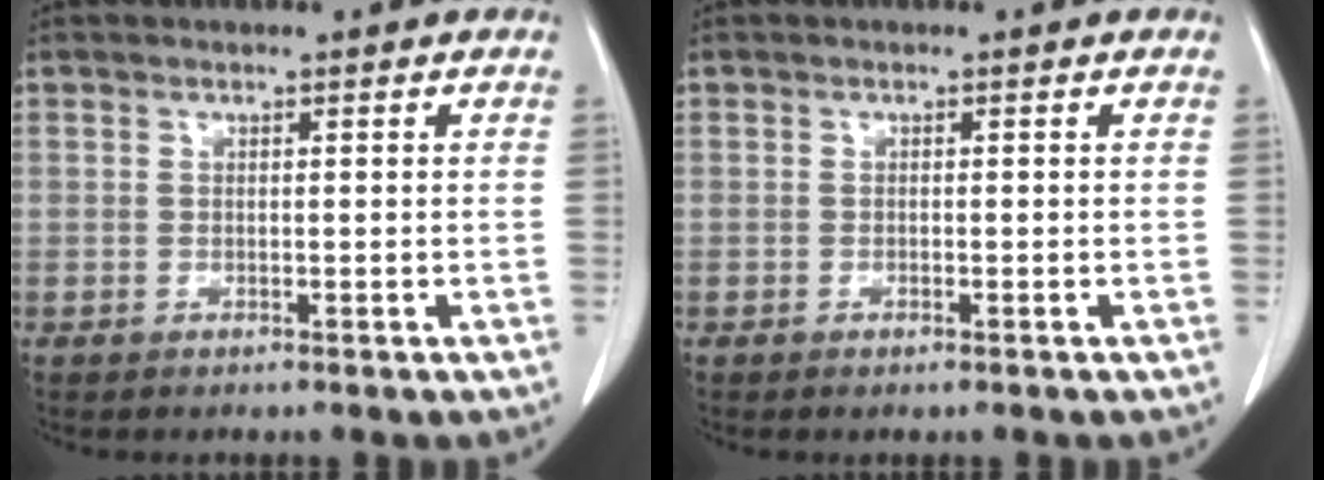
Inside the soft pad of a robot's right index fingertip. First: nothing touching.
{"total": 0.5, "force": [-0.4, 0.1, 0.3], "torque": [-0.012, -0.002, -0.004]}